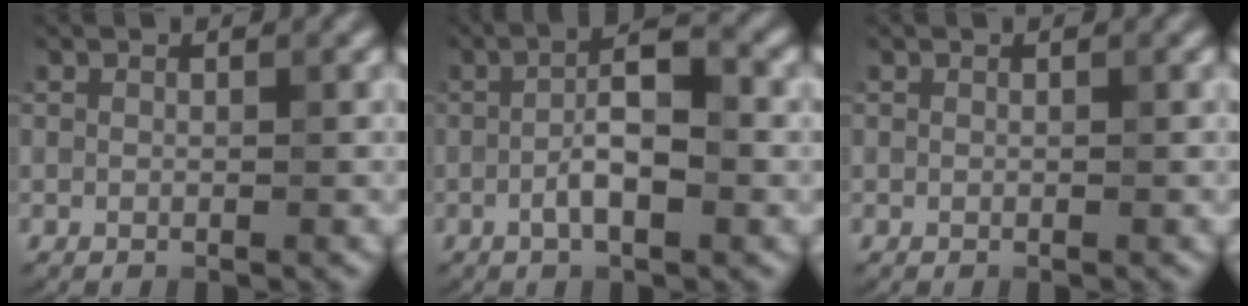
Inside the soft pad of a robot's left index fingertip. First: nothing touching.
{"total": 4.8, "force": [-1.1, 1.3, 4.5], "torque": [-0.082, 0.011, -0.027]}
{"total": 0.0}